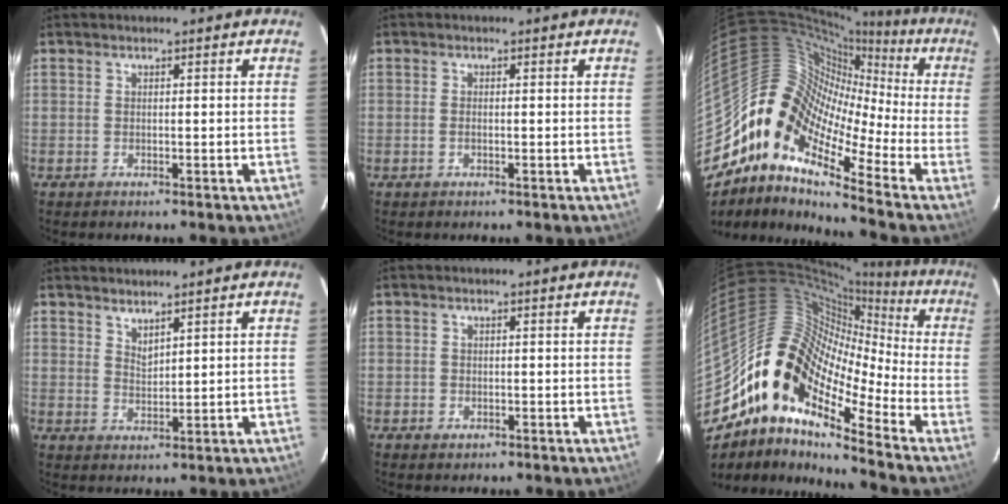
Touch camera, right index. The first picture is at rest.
{"total": 0.9, "force": [-0.2, 0.4, 0.8], "torque": [-0.017, 0.000, -0.006]}
{"total": 12.5, "force": [-3.5, 7.7, 9.2], "torque": [-0.129, 0.016, -0.094]}
{"total": 2.7, "force": [2.4, 0.5, 1.1], "torque": [-0.017, 0.000, 0.043]}
{"total": 1.2, "force": [-0.6, 1.0, 0.3], "torque": [-0.006, -0.001, -0.008]}
{"total": 14.9, "force": [-8.1, 7.6, 9.8], "torque": [-0.143, 0.012, -0.178]}